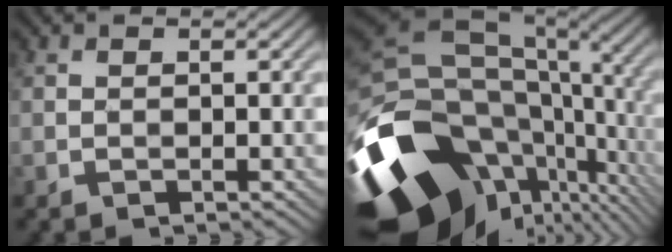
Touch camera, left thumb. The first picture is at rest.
{"total": 18.9, "force": [-6.7, 12.1, 13.0], "torque": [-0.302, -0.018, -0.104]}